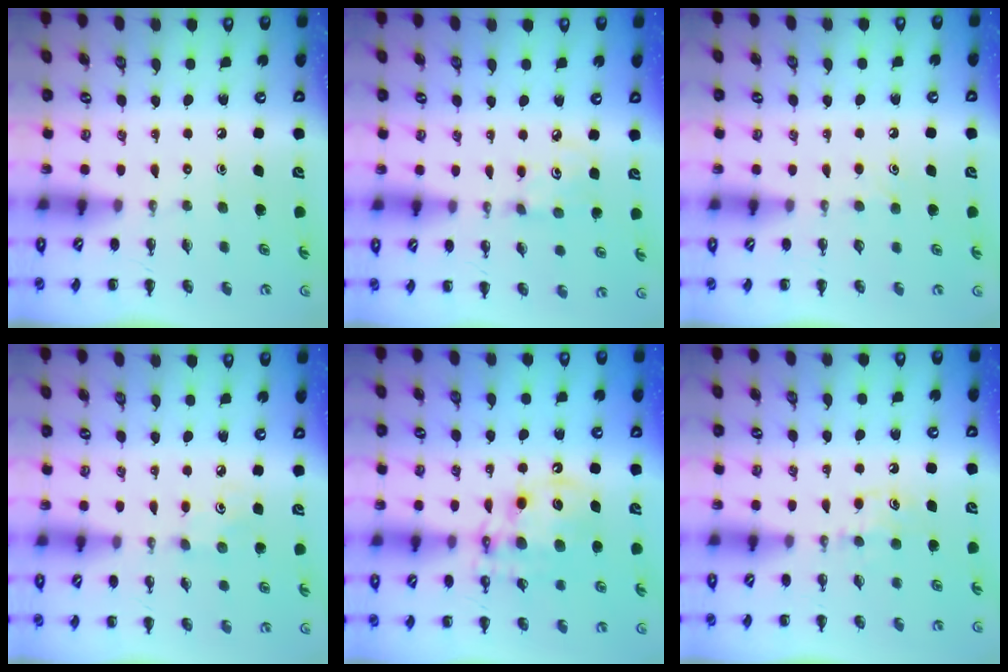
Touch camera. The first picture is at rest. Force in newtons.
{"total": 3.5, "press": 3.4, "slide": 0.9}
{"total": 3.7, "press": 3.5, "slide": 1.1}
{"total": 2.5, "press": 2.4, "slide": 0.7}
{"total": 12.3, "press": 11.9, "slide": 3.0}
{"total": 5.6, "press": 5.3, "slide": 1.7}